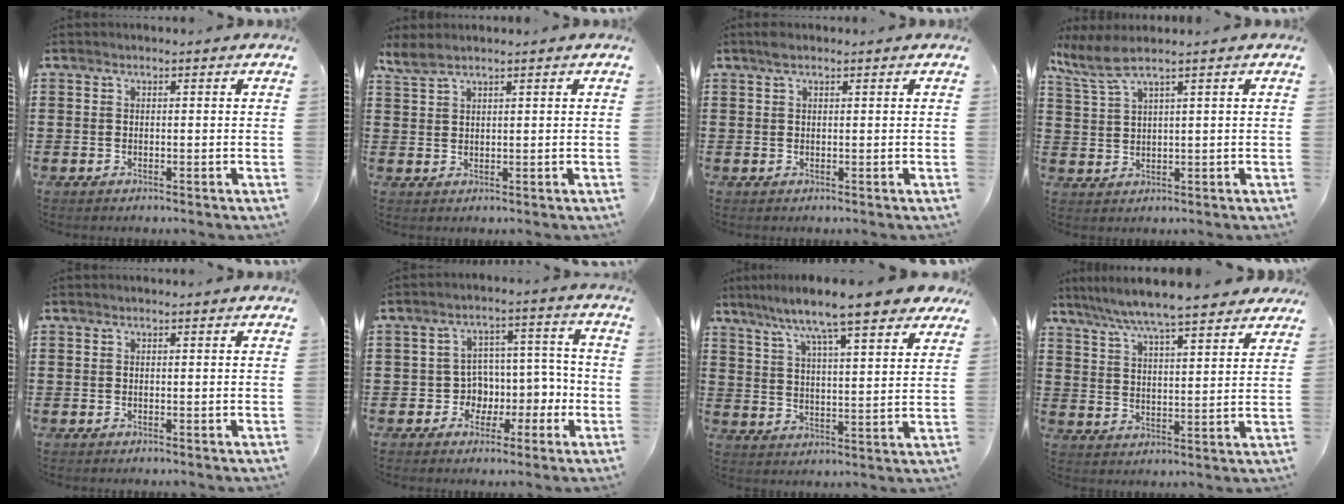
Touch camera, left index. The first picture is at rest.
{"total": 2.4, "force": [1.8, 0.5, 1.4], "torque": [-0.033, 0.002, 0.033]}
{"total": 1.4, "force": [0.9, 0.5, 1.0], "torque": [-0.021, 0.004, 0.016]}
{"total": 4.1, "force": [2.9, 0.3, 2.8], "torque": [-0.067, -0.001, 0.050]}
{"total": 0.0}
{"total": 5.5, "force": [-1.2, 5.2, 1.0], "torque": [-0.035, -0.004, -0.020]}
{"total": 9.6, "force": [8.1, 0.5, 5.1], "torque": [-0.124, -0.039, 0.132]}
{"total": 6.7, "force": [6.2, 0.1, 2.7], "torque": [-0.077, -0.028, 0.106]}